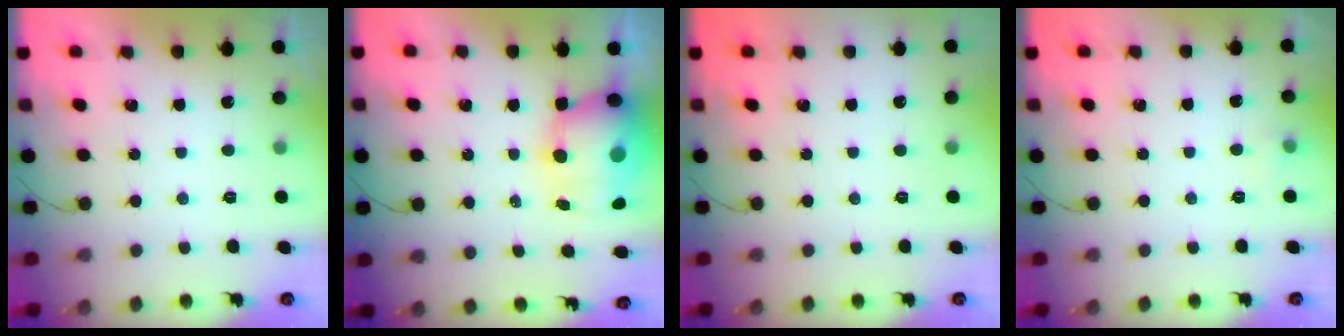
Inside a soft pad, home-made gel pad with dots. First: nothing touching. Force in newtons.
{"total": 12.0, "press": 11.7, "slide": 2.7}
{"total": 0.0}
{"total": 3.4, "press": 3.1, "slide": 1.5}